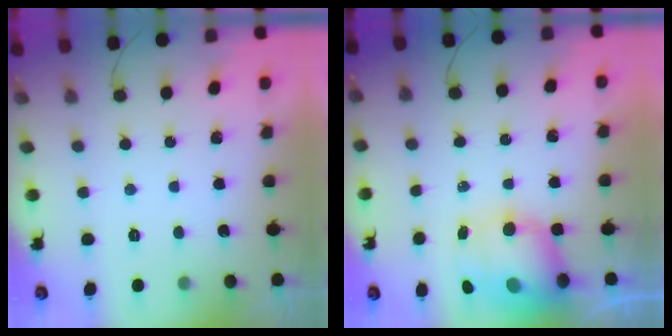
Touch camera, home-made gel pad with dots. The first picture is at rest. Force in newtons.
{"total": 10.9, "press": 10.5, "slide": 2.9}